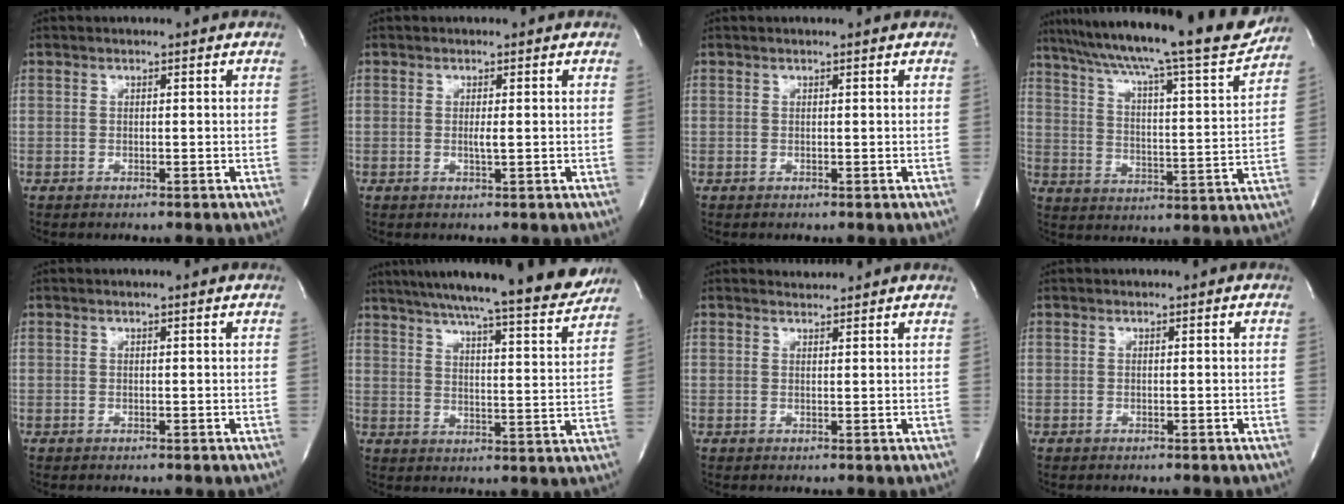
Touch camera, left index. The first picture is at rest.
{"total": 1.2, "force": [0.0, 0.0, 1.2], "torque": [-0.029, -0.003, 0.001]}
{"total": 0.5, "force": [0.4, -0.1, 0.3], "torque": [-0.008, 0.001, 0.011]}
{"total": 25.8, "force": [22.2, 1.5, 13.0], "torque": [-0.219, -0.025, 0.306]}
{"total": 0.8, "force": [0.7, -0.2, 0.5], "torque": [-0.013, 0.005, 0.015]}
{"total": 21.2, "force": [19.1, 0.9, 9.3], "torque": [-0.141, -0.033, 0.252]}
{"total": 1.8, "force": [1.8, -0.1, -0.3], "torque": [-0.008, 0.004, 0.029]}
{"total": 0.0}